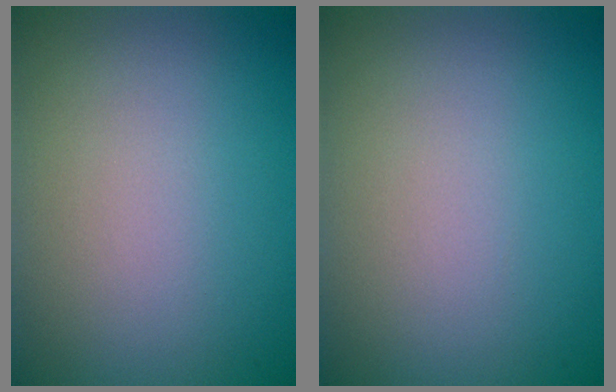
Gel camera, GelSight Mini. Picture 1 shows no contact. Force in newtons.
{"total": 0.0}